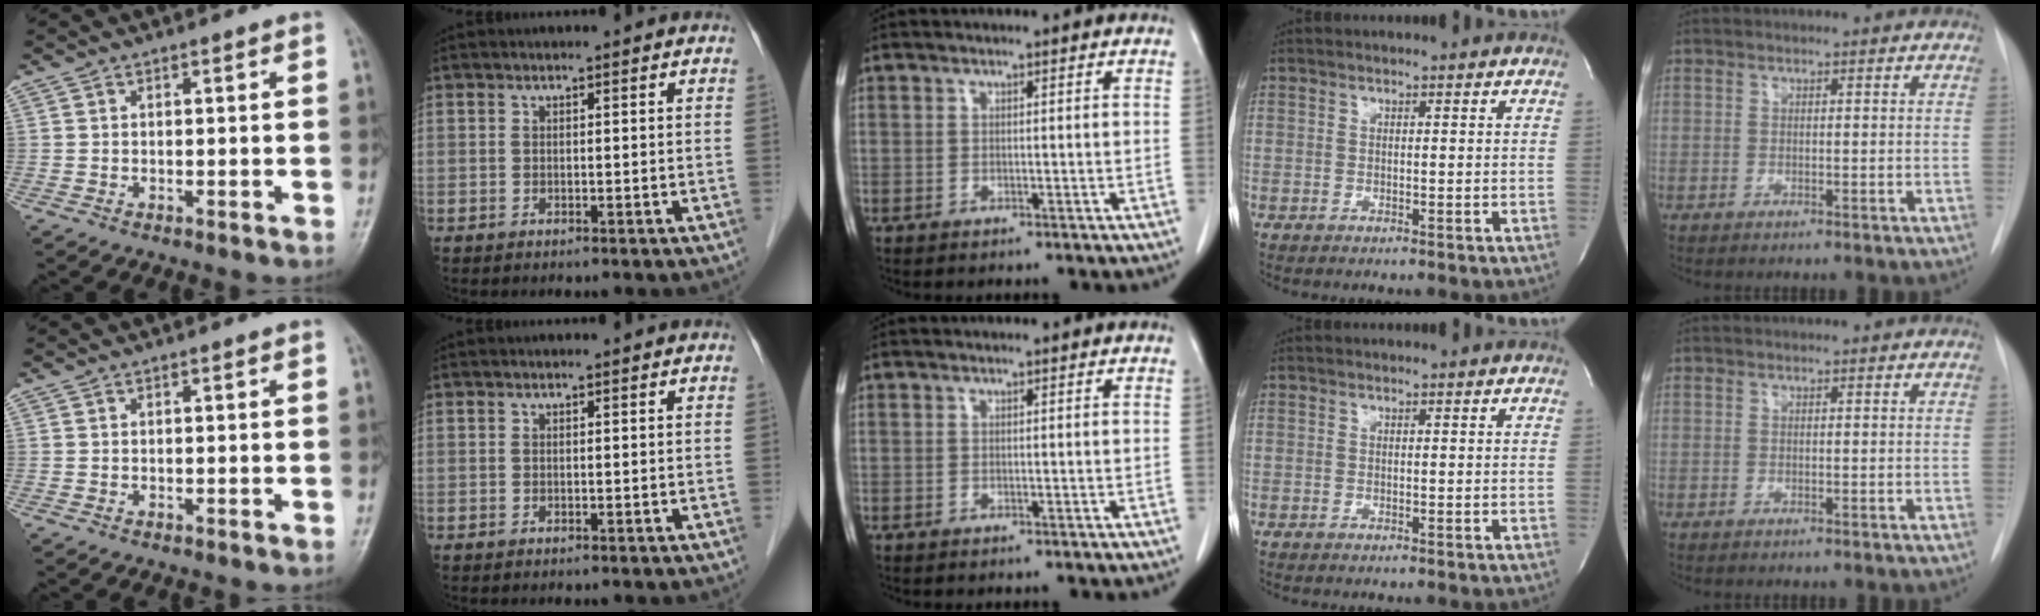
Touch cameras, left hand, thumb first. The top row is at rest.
{}